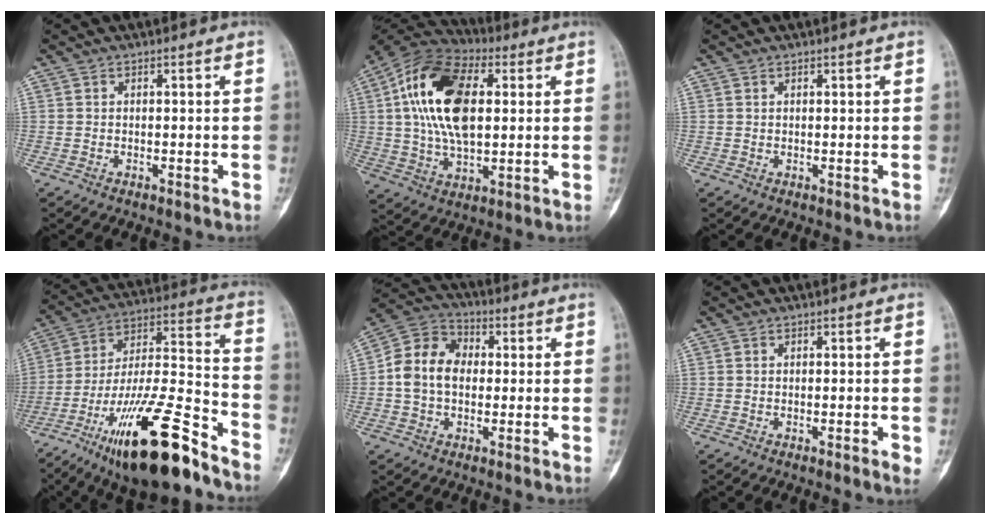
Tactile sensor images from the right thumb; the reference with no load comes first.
{"total": 19.4, "force": [3.5, 10.9, 15.6], "torque": [-0.280, 0.012, 0.056]}
{"total": 0.0}
{"total": 24.7, "force": [-15.7, 6.2, 18.1], "torque": [-0.301, 0.081, -0.262]}
{"total": 11.0, "force": [0.3, 8.4, 7.1], "torque": [-0.115, 0.034, -0.006]}
{"total": 1.7, "force": [-0.3, 0.3, 1.6], "torque": [-0.025, -0.003, -0.006]}